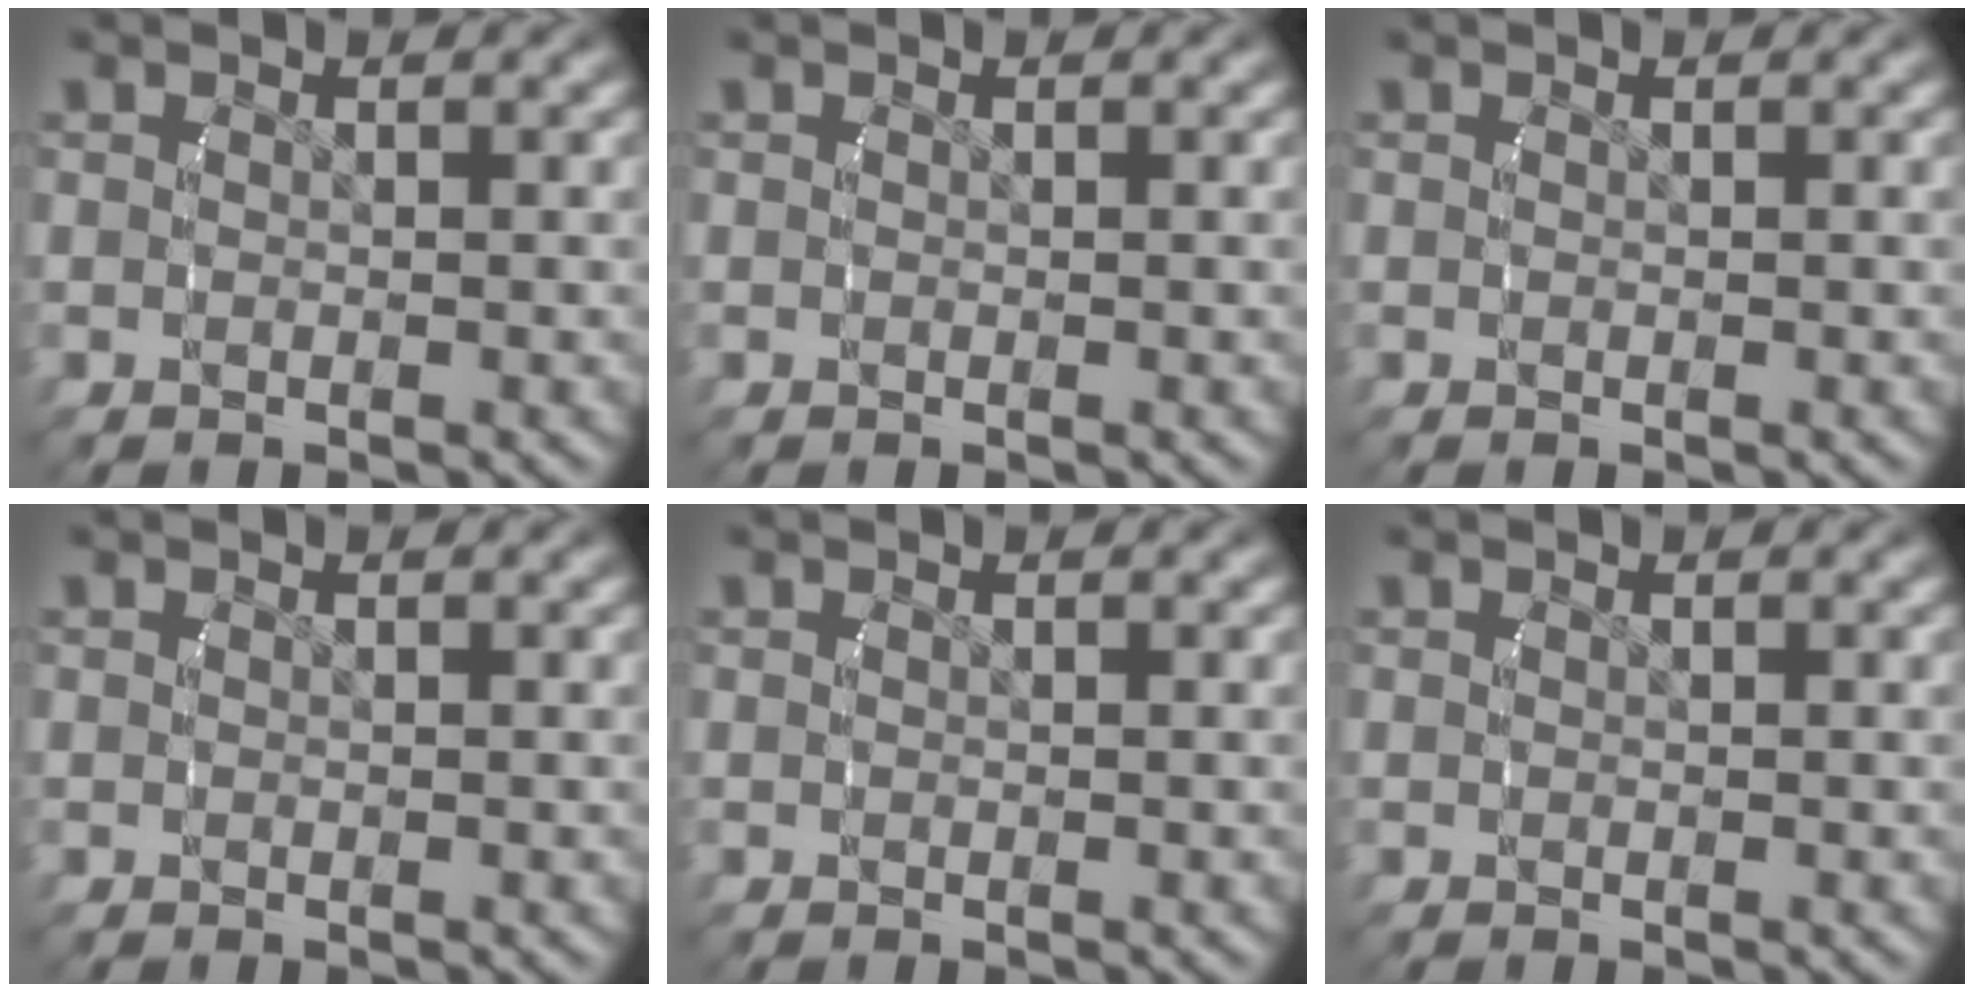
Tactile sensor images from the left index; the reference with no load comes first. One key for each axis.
{"total": 0.0}
{"total": 0.0}
{"total": 0.0}
{"total": 0.0}
{"total": 0.0}